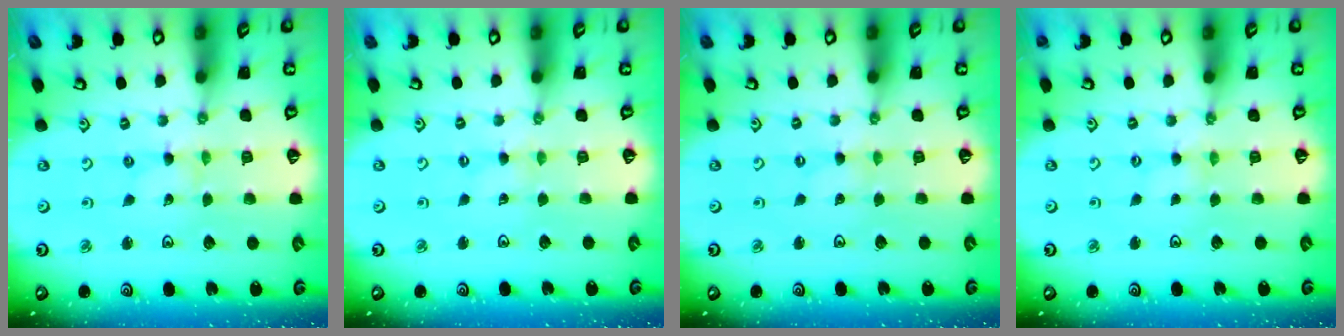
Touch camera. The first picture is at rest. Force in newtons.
{"total": 0.0}
{"total": 0.0}
{"total": 0.8, "press": 0.8, "slide": 0.1}